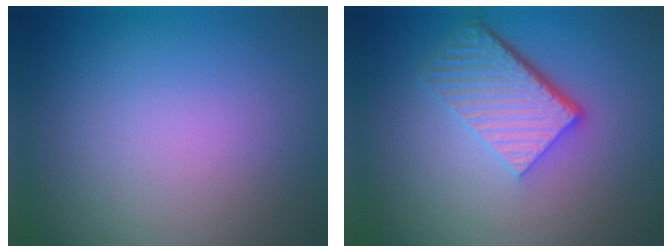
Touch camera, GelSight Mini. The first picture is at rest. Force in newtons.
{"total": 5.7, "press": 3.9, "slide": 4.1}